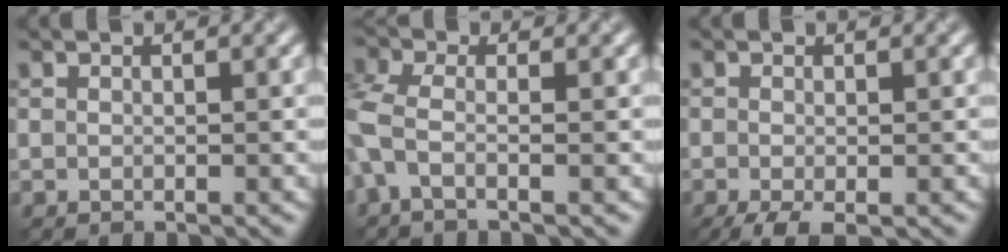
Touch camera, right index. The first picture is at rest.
{"total": 2.8, "force": [-0.8, 1.0, 2.5], "torque": [-0.068, -0.003, -0.030]}
{"total": 2.7, "force": [-1.6, 0.8, 2.1], "torque": [-0.040, -0.007, -0.029]}